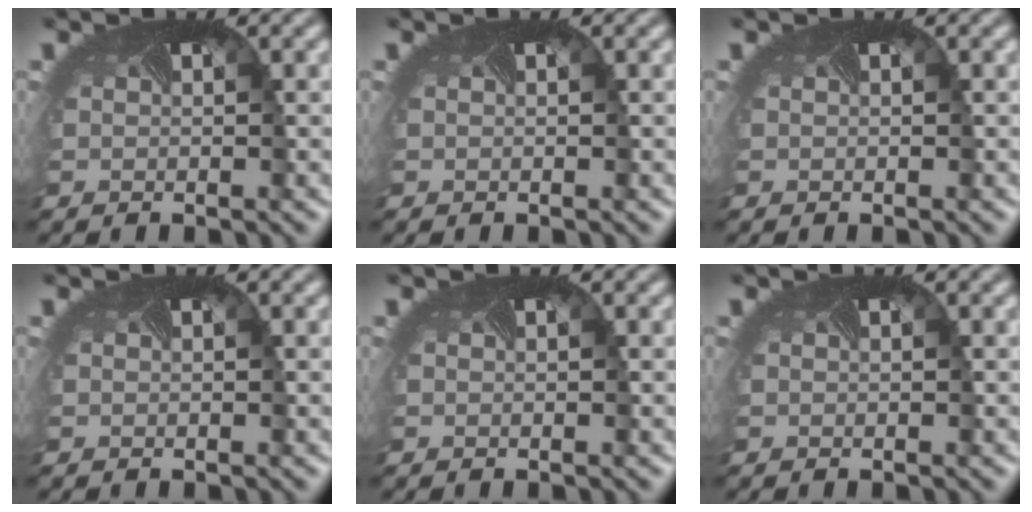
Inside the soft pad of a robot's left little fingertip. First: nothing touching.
{"total": 0.0}
{"total": 0.0}
{"total": 0.0}
{"total": 0.0}
{"total": 0.0}